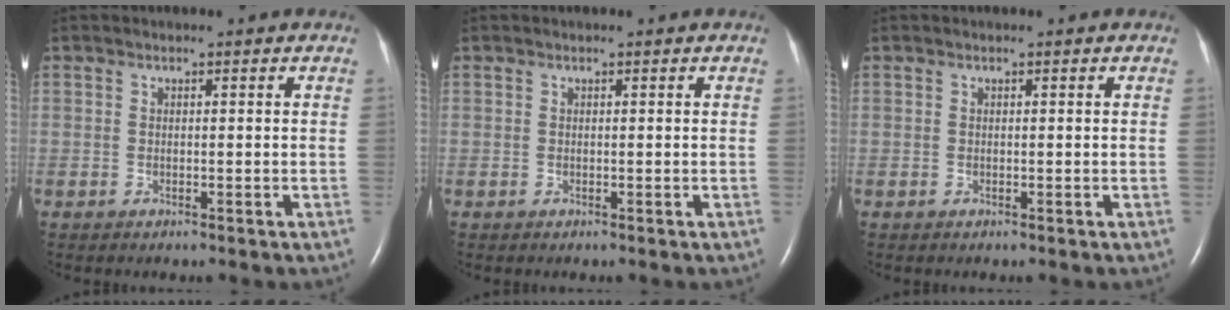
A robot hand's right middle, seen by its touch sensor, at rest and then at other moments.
{"total": 0.0}
{"total": 0.0}